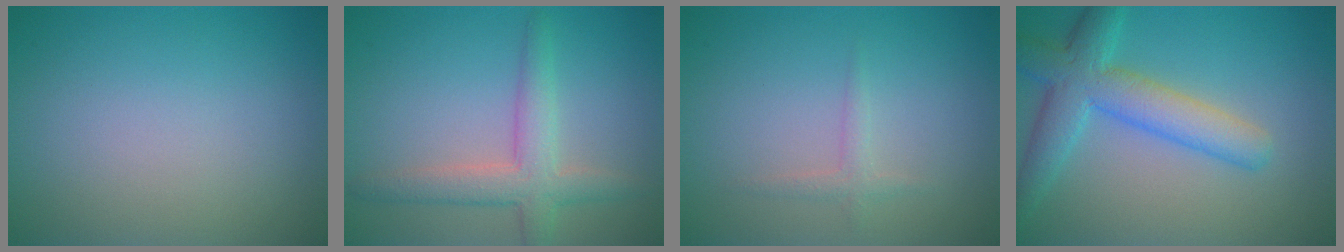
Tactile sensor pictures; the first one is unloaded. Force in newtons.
{"total": 3.9, "press": 3.9, "slide": 0.2}
{"total": 1.1, "press": 1.1, "slide": 0.0}
{"total": 5.8, "press": 5.8, "slide": 0.4}